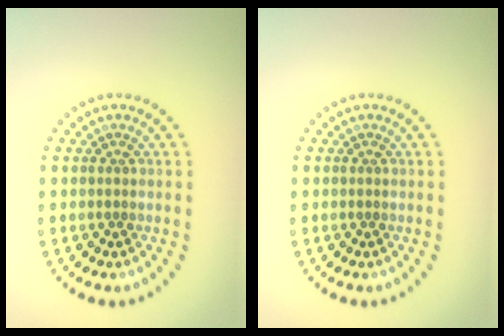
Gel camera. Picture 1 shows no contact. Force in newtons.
{"total": 0.0}